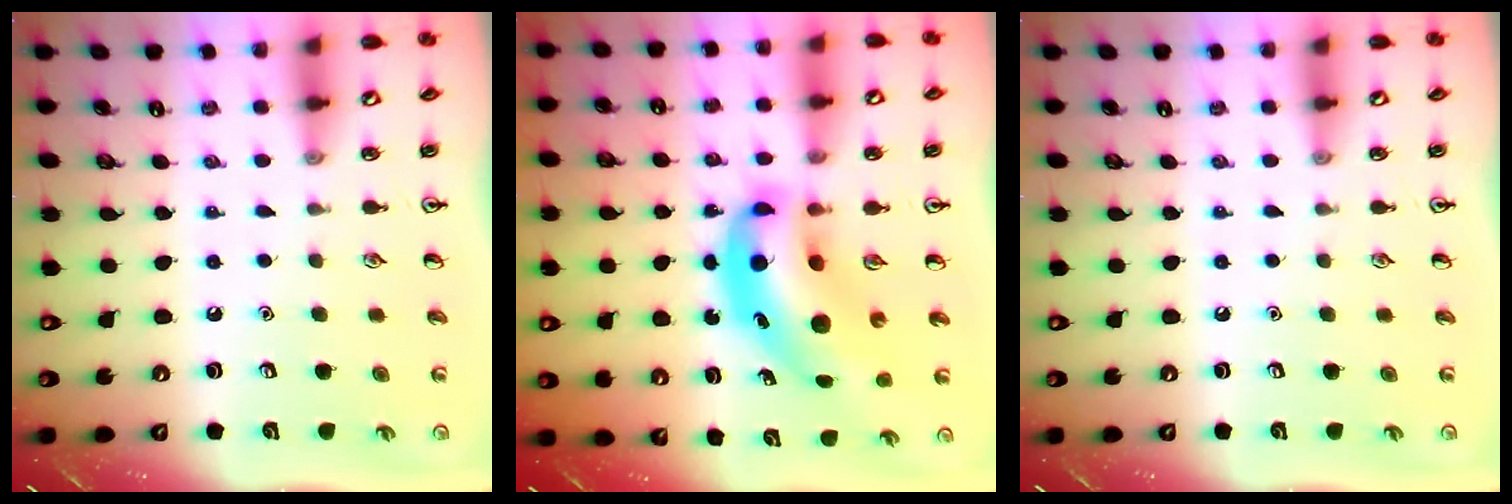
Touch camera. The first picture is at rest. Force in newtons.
{"total": 12.8, "press": 12.2, "slide": 3.9}
{"total": 0.0}